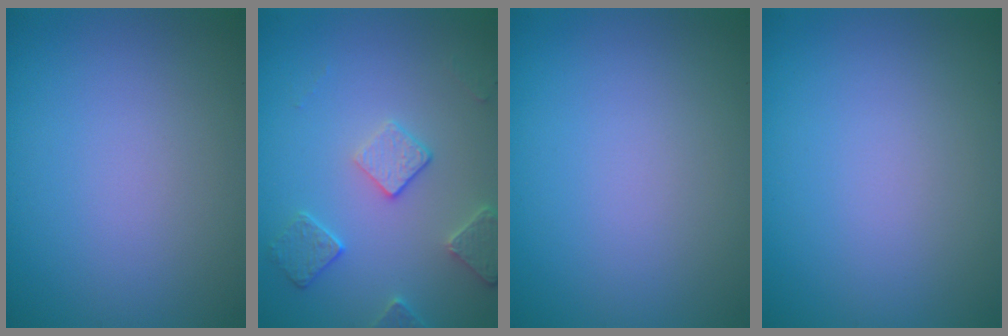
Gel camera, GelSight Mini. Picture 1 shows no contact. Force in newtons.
{"total": 2.8, "press": 2.7, "slide": 0.7}
{"total": 0.0}
{"total": 0.0}